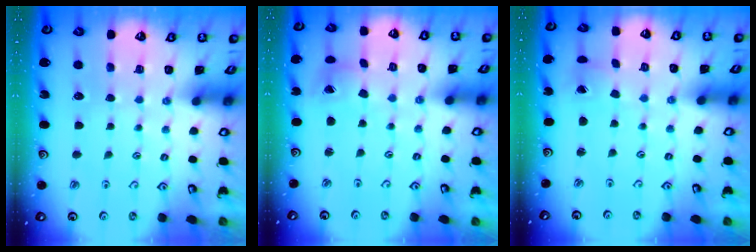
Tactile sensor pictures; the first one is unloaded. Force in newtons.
{"total": 2.0, "press": 2.0, "slide": 0.3}
{"total": 0.8, "press": 0.8, "slide": 0.0}